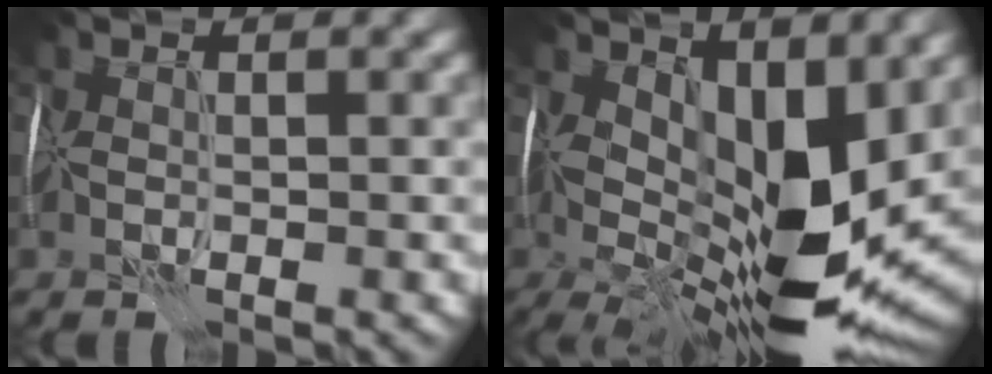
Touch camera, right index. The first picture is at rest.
{"total": 13.4, "force": [2.1, 6.2, 11.7], "torque": [-0.210, -0.020, 0.042]}